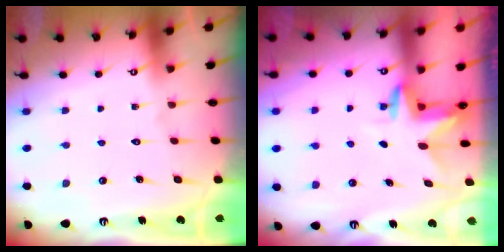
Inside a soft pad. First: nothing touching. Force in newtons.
{"total": 3.4, "press": 3.4, "slide": 0.3}